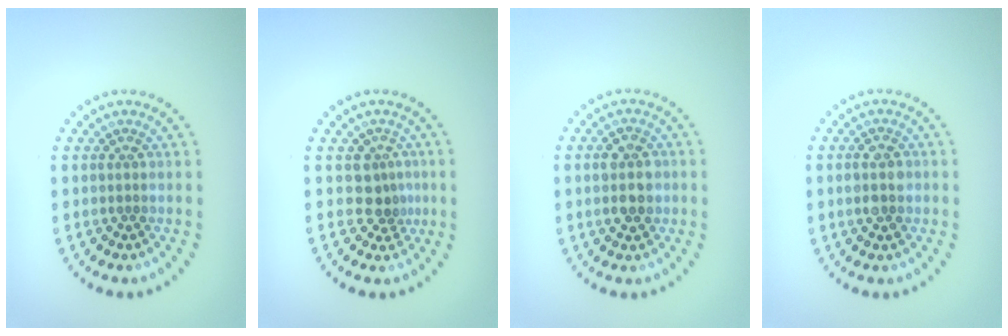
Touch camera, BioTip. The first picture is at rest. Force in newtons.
{"total": 2.3, "press": 1.8, "slide": 1.5}
{"total": 3.6, "press": 3.6, "slide": 0.1}
{"total": 1.9, "press": 1.9, "slide": 0.2}